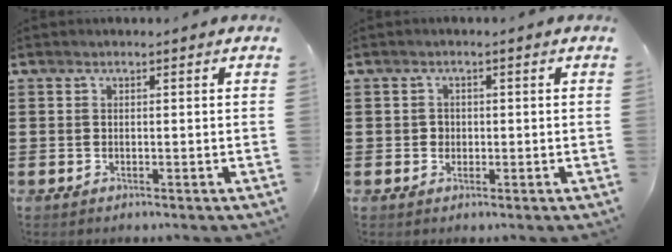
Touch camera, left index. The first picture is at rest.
{"total": 1.2, "force": [0.1, 1.1, 0.3], "torque": [-0.011, 0.006, 0.000]}